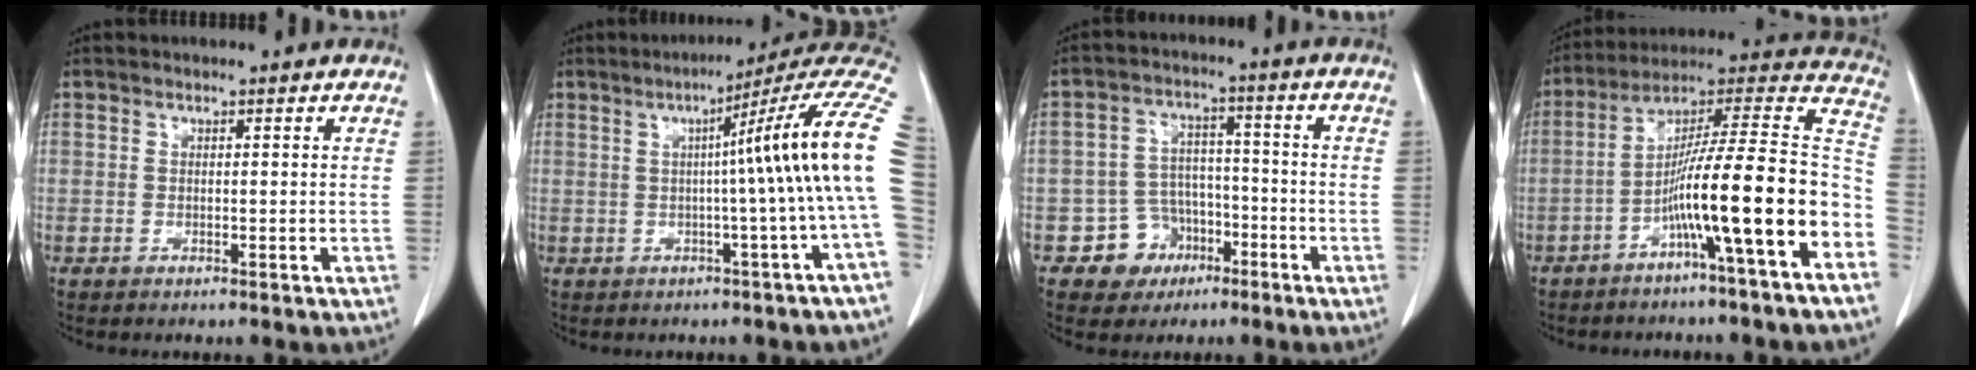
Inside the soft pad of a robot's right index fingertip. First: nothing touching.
{"total": 14.4, "force": [1.0, -2.2, 14.2], "torque": [-0.167, 0.026, 0.003]}
{"total": 7.0, "force": [-3.4, 6.0, 0.8], "torque": [-0.004, 0.016, -0.047]}
{"total": 18.3, "force": [-6.9, -0.5, 16.9], "torque": [-0.239, 0.023, -0.118]}